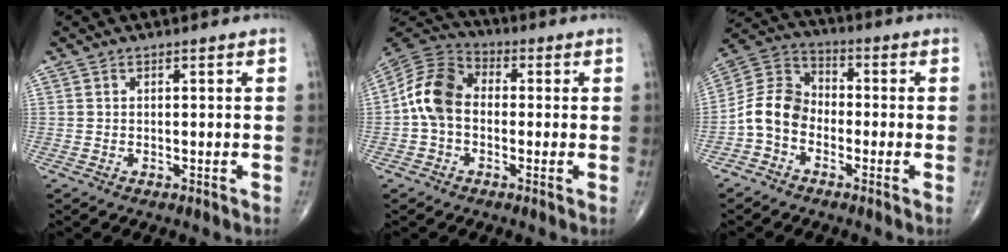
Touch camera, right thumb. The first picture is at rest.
{"total": 10.3, "force": [-0.7, 7.5, 7.1], "torque": [-0.130, 0.031, -0.030]}
{"total": 8.7, "force": [-3.0, 6.6, 4.9], "torque": [-0.082, 0.041, -0.075]}